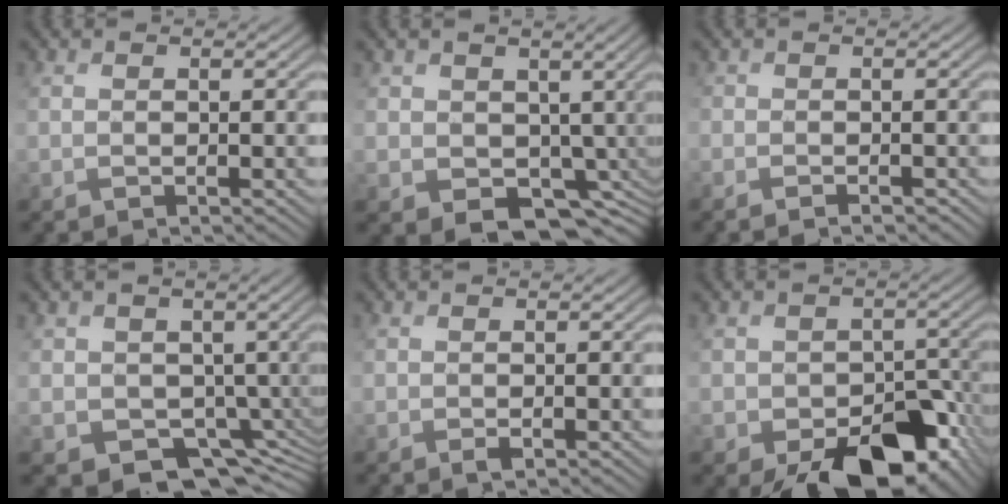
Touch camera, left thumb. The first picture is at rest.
{"total": 7.1, "force": [-0.4, 6.1, 3.7], "torque": [-0.094, -0.032, -0.007]}
{"total": 1.1, "force": [-1.1, 0.0, -0.3], "torque": [0.010, -0.003, -0.020]}
{"total": 7.7, "force": [-1.8, 6.5, 3.6], "torque": [-0.079, -0.043, -0.027]}
{"total": 0.7, "force": [-0.3, 0.2, 0.5], "torque": [-0.011, -0.004, -0.004]}
{"total": 12.9, "force": [-7.3, 7.5, 7.5], "torque": [-0.115, -0.042, -0.109]}